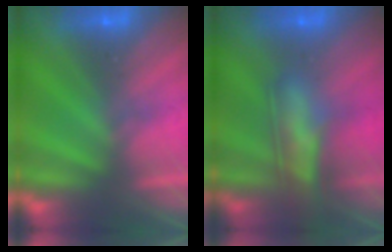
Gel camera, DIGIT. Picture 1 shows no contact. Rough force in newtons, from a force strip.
{"total": 7.9}